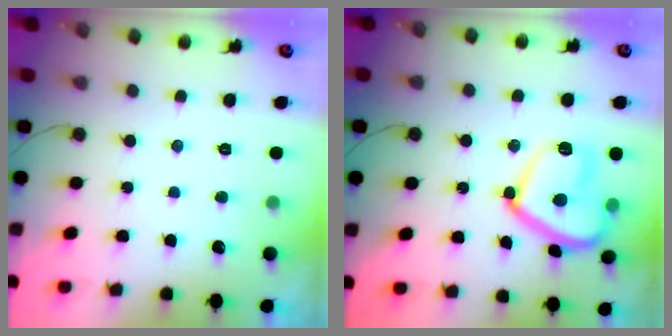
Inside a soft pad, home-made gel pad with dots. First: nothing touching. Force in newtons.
{"total": 15.0, "press": 15.0, "slide": 0.9}